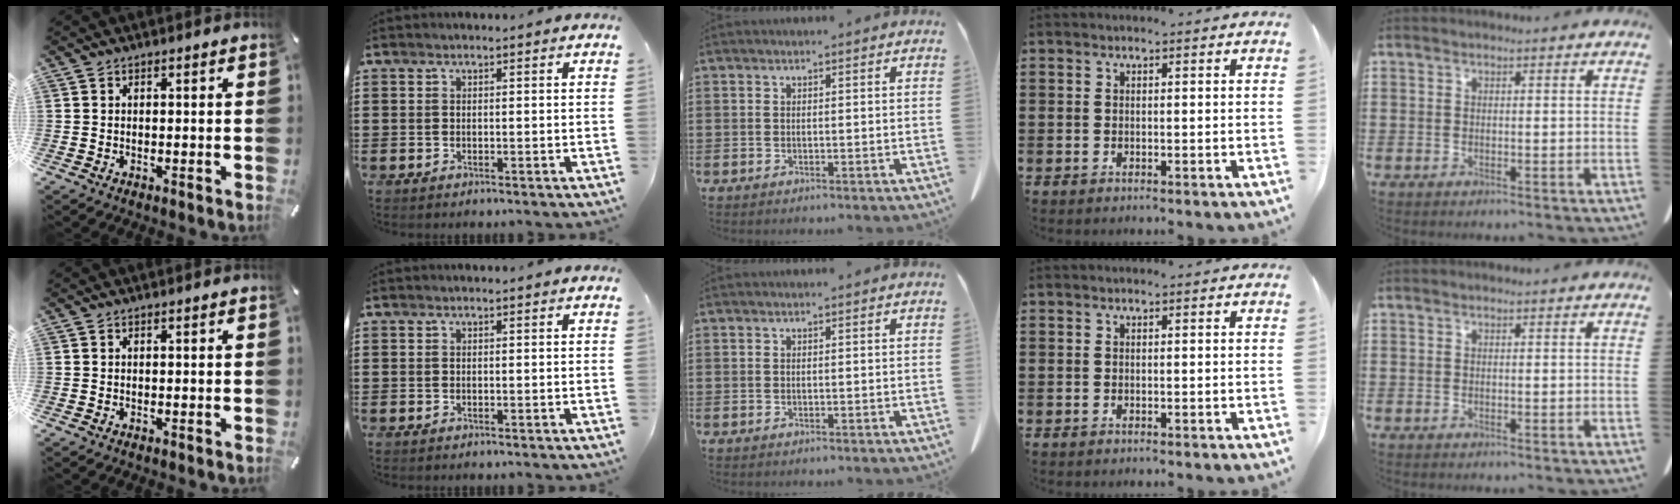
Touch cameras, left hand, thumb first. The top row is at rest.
{}